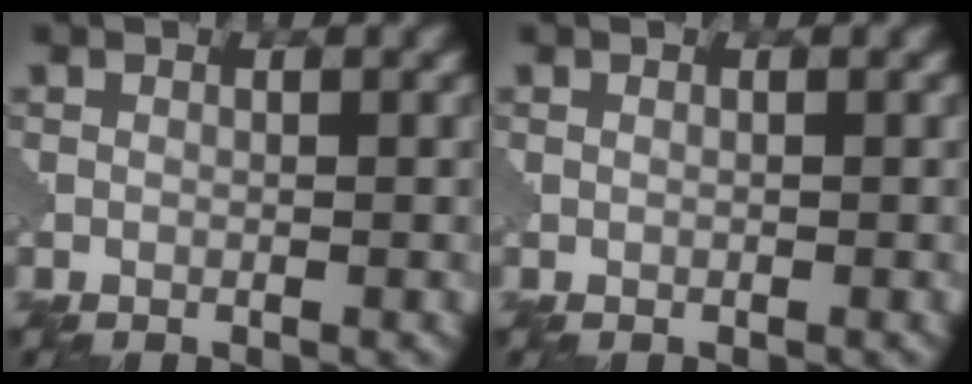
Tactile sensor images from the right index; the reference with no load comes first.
{"total": 0.0}